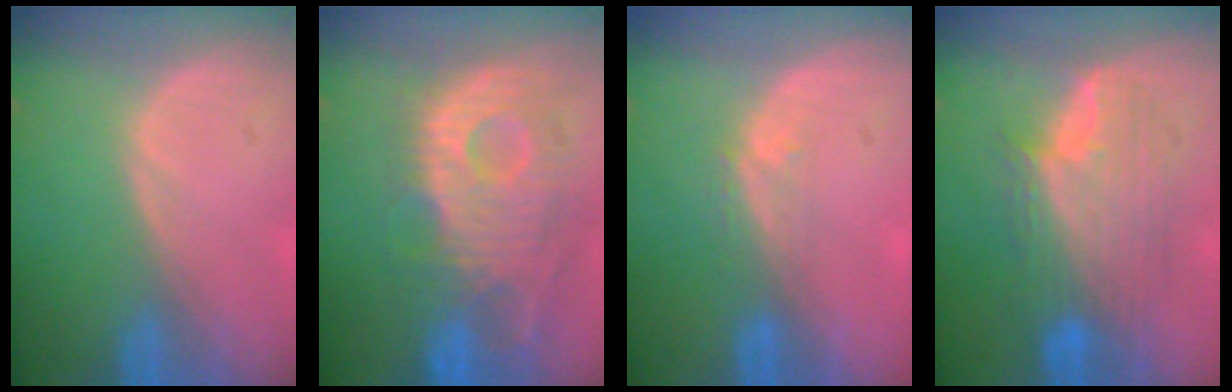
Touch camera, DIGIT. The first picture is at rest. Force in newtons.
{"total": 12.0, "press": 10.7, "slide": 5.4}
{"total": 2.8, "press": 2.1, "slide": 1.7}
{"total": 8.6, "press": 8.6, "slide": 0.3}